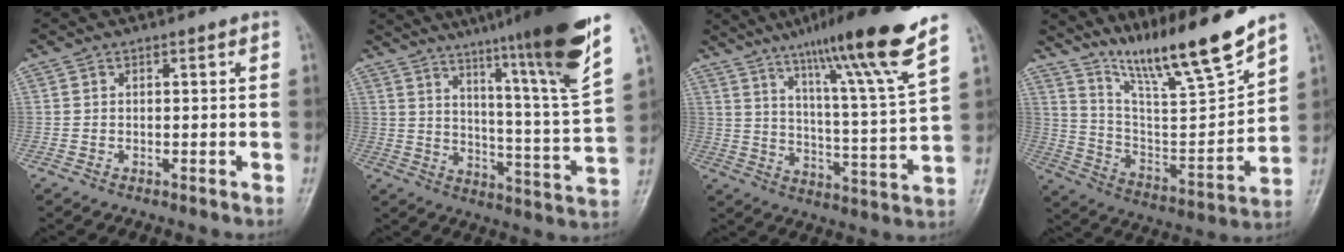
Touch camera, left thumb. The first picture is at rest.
{"total": 22.1, "force": [15.4, 0.0, 15.9], "torque": [-0.215, -0.085, 0.224]}
{"total": 19.0, "force": [13.0, 0.0, 13.8], "torque": [-0.199, -0.062, 0.202]}
{"total": 18.7, "force": [14.9, 1.6, 11.2], "torque": [-0.159, -0.087, 0.268]}